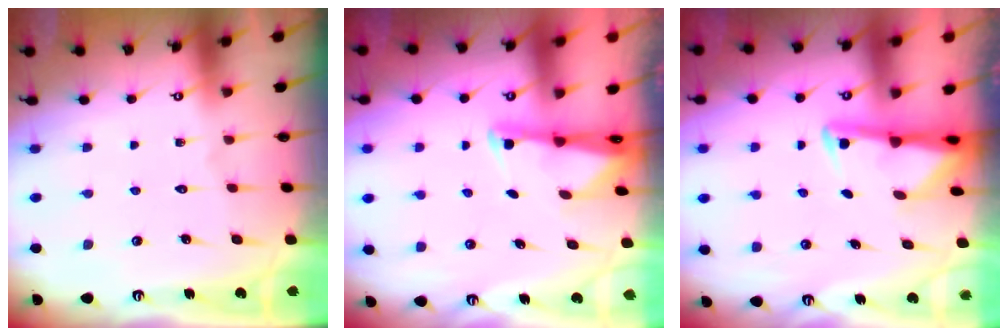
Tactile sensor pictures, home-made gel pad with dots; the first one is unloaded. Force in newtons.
{"total": 1.9, "press": 1.9, "slide": 0.4}
{"total": 3.0, "press": 3.0, "slide": 0.6}